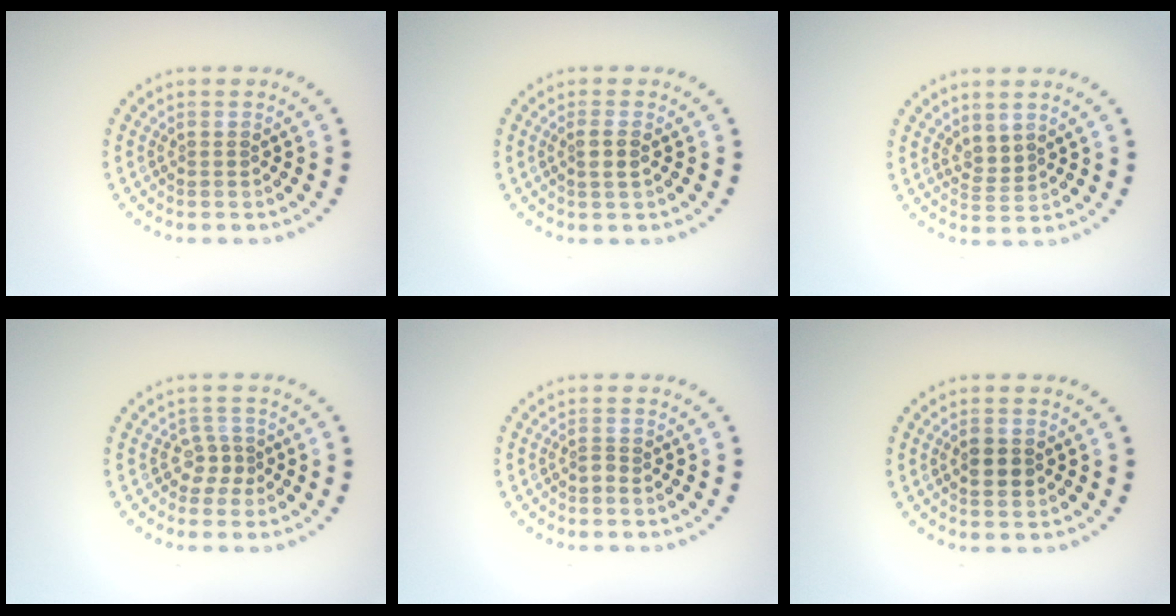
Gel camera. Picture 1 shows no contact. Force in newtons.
{"total": 1.4, "press": 1.2, "slide": 0.7}
{"total": 1.6, "press": 1.3, "slide": 1.0}
{"total": 1.8, "press": 1.3, "slide": 1.3}
{"total": 0.9, "press": 0.5, "slide": 0.7}
{"total": 2.3, "press": 2.3, "slide": 0.0}